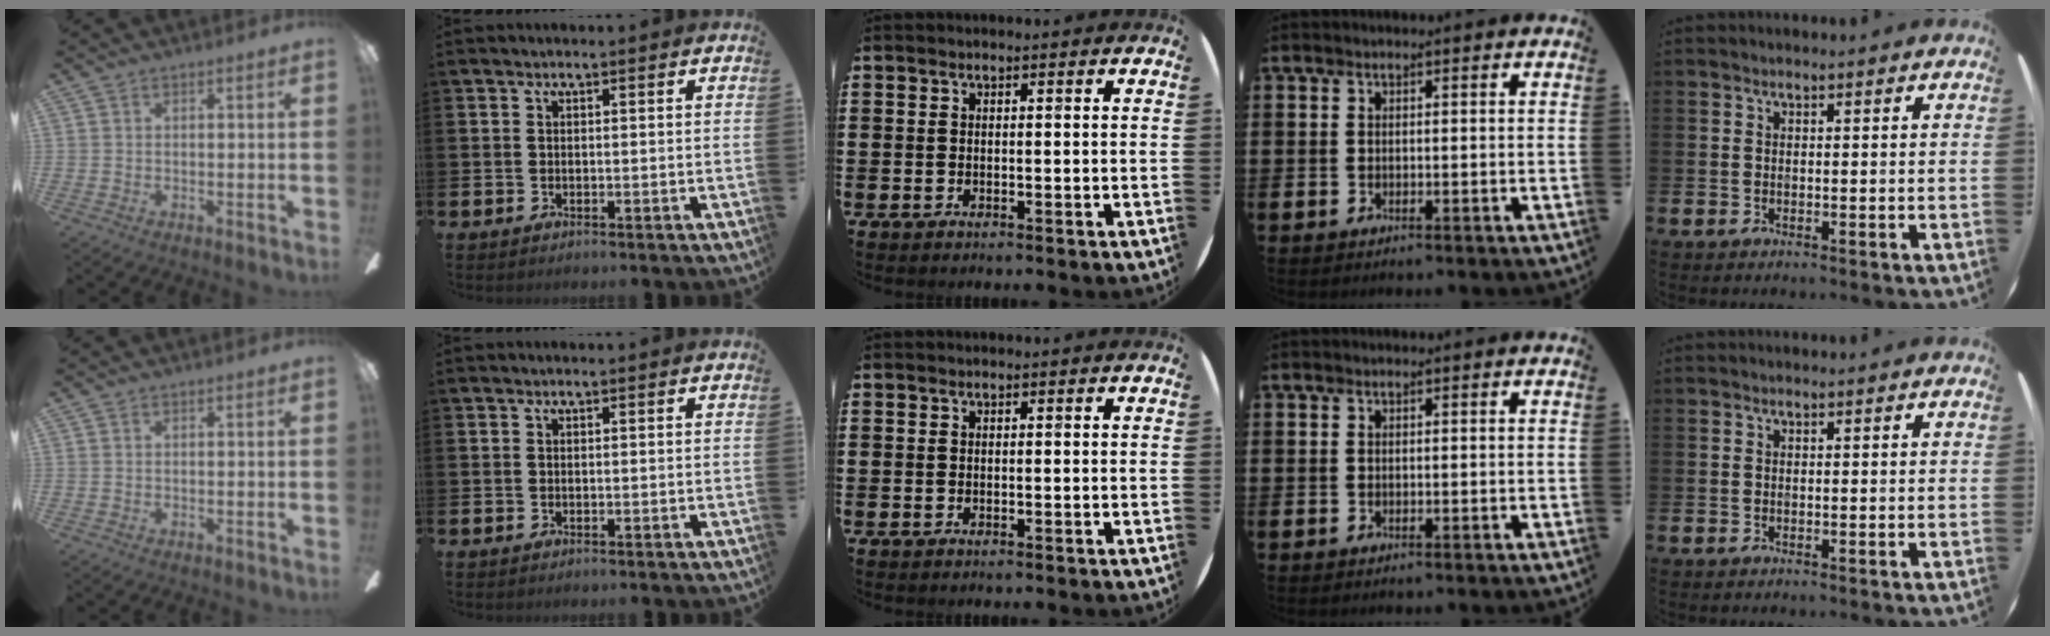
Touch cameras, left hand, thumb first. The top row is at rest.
{}